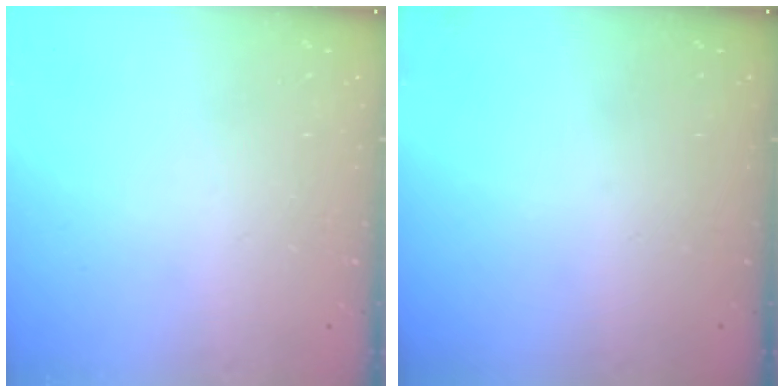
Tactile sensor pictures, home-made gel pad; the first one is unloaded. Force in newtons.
{"total": 0.0}